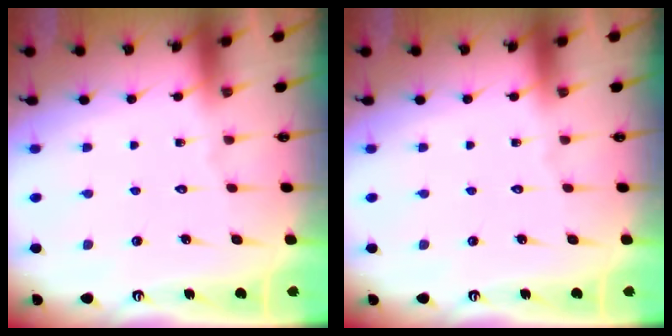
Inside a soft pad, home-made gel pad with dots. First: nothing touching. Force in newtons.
{"total": 0.0}